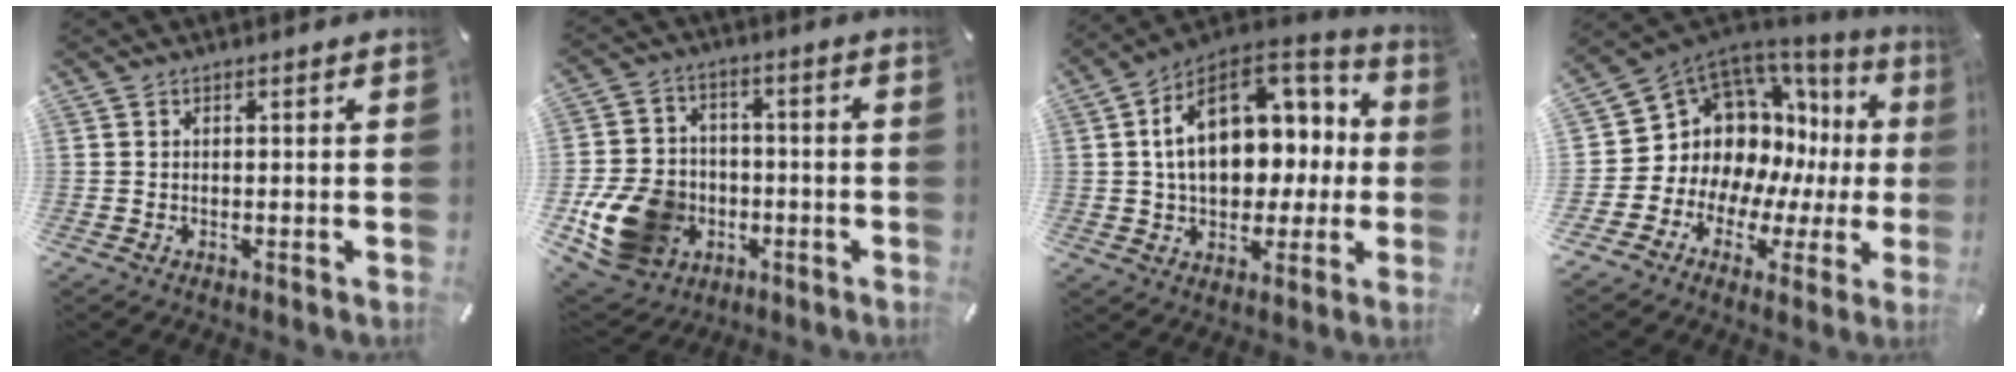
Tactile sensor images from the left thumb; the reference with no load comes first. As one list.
[{"total": 14.9, "force": [-4.6, 12.1, 7.4], "torque": [-0.158, 0.028, -0.076]}, {"total": 19.4, "force": [3.9, 13.8, 13.1], "torque": [-0.200, -0.011, 0.071]}, {"total": 12.9, "force": [3.7, 10.9, 5.9], "torque": [-0.113, -0.062, 0.083]}]